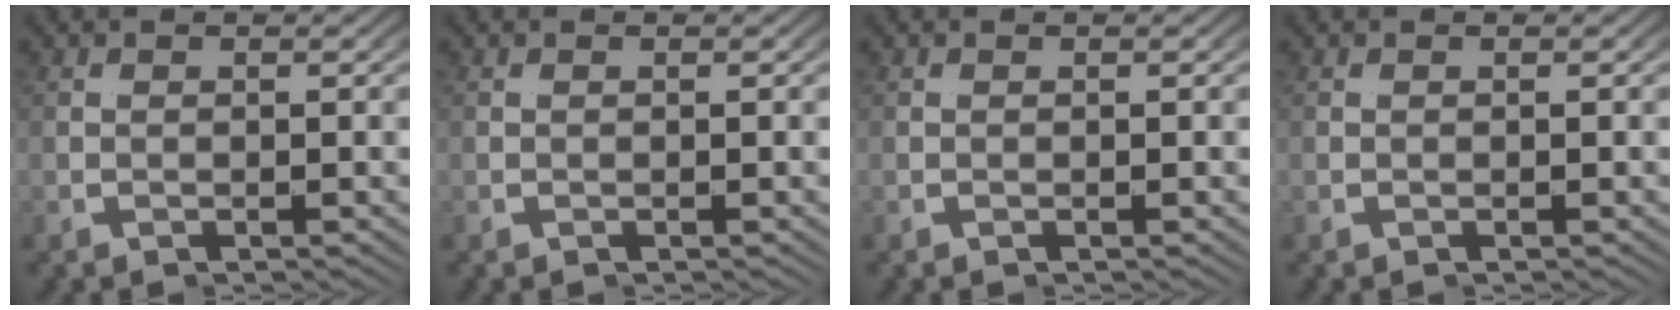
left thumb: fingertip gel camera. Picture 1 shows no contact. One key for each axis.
{"total": 0.0}
{"total": 0.0}
{"total": 0.0}